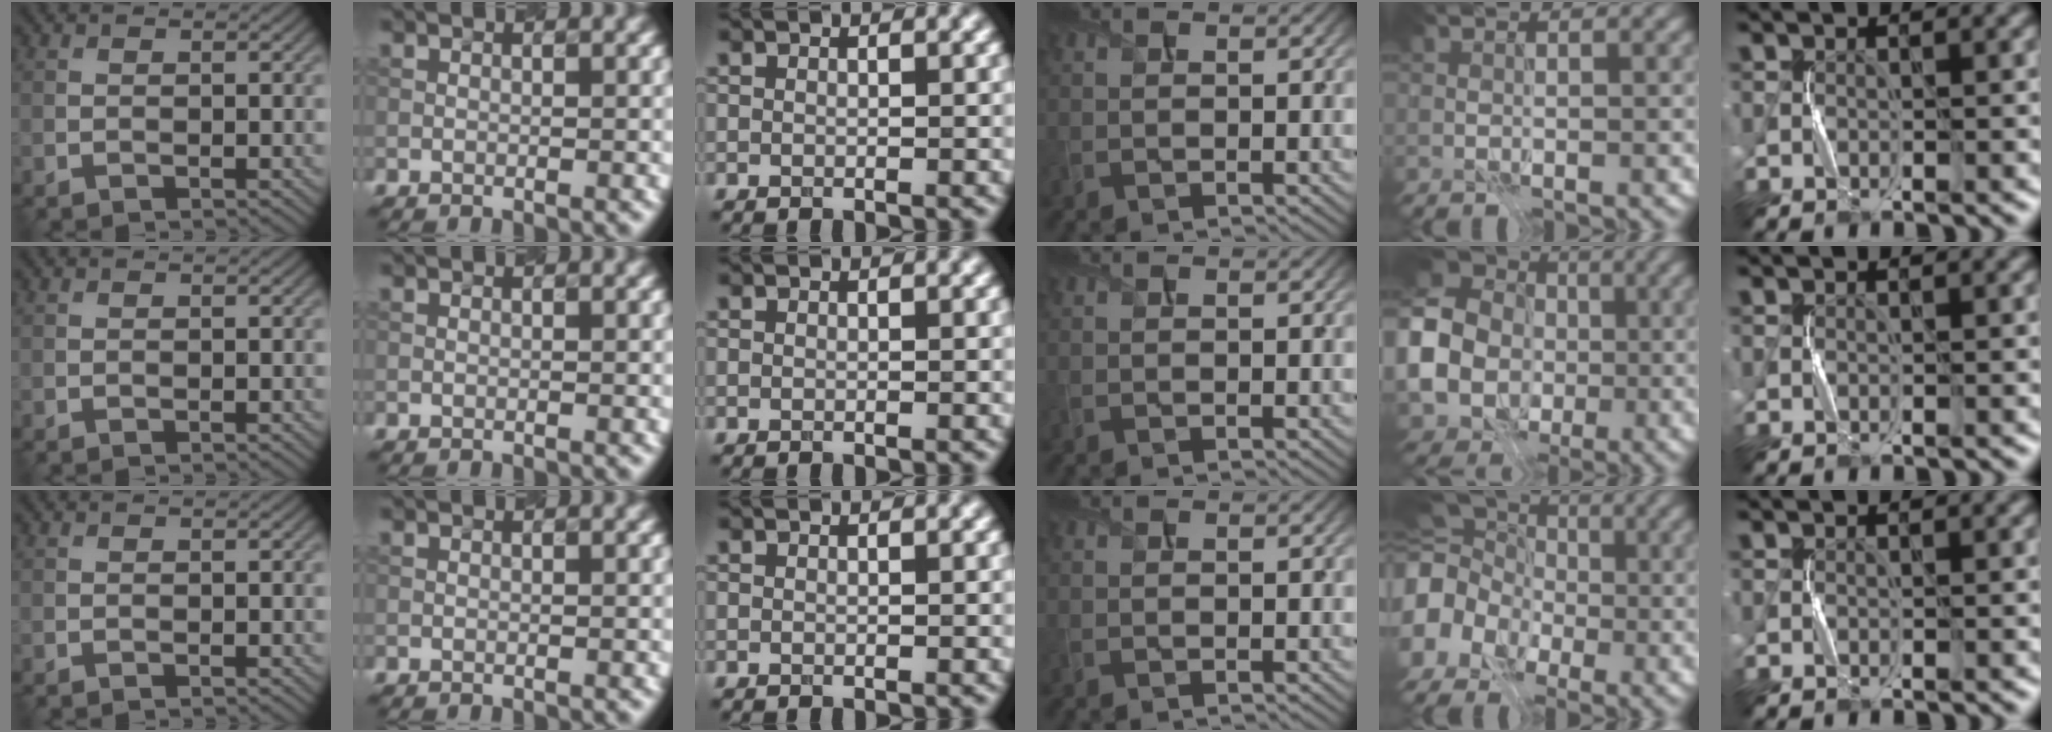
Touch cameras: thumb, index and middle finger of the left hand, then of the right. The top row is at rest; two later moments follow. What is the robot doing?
{"motion": "press", "object": "toy piano key"}